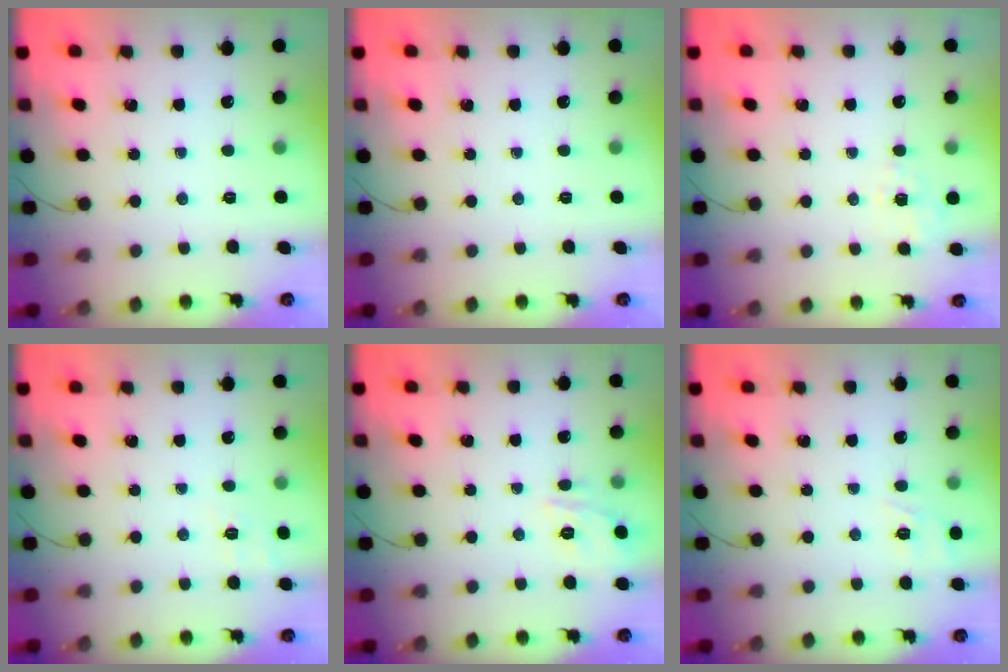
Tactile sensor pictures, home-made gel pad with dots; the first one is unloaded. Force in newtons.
{"total": 0.0}
{"total": 2.1, "press": 1.3, "slide": 1.7}
{"total": 7.2, "press": 6.9, "slide": 1.8}
{"total": 11.6, "press": 11.6, "slide": 1.0}
{"total": 6.5, "press": 6.3, "slide": 1.7}